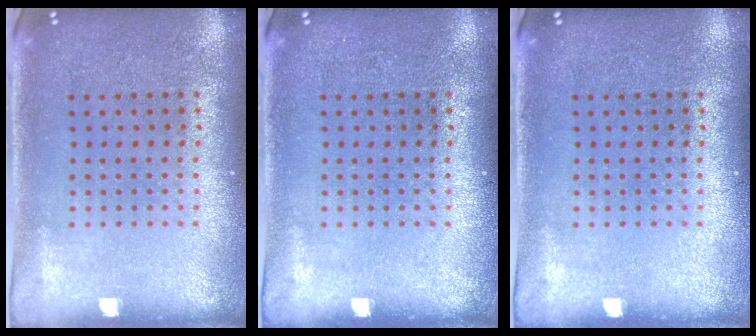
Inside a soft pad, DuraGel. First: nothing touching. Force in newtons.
{"total": 0.0}
{"total": 0.0}